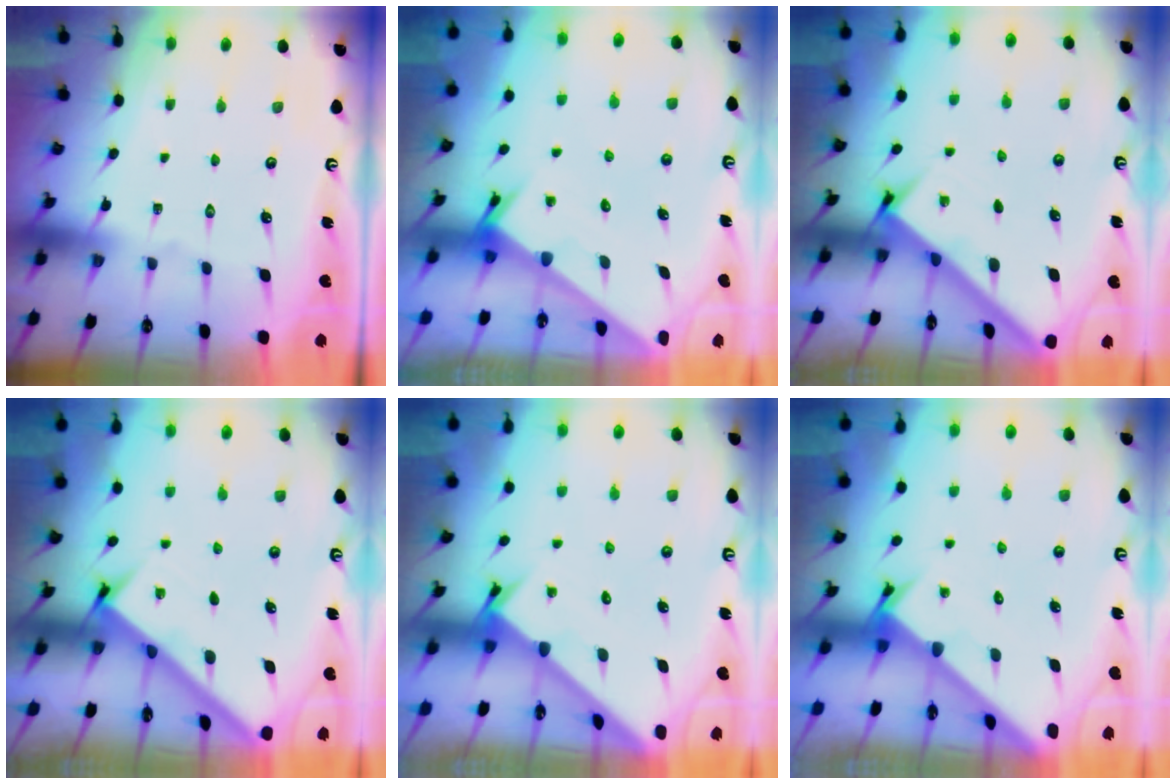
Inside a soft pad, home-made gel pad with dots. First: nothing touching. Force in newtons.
{"total": 2.5, "press": 2.5, "slide": 0.1}
{"total": 2.5, "press": 2.5, "slide": 0.3}
{"total": 2.8, "press": 2.8, "slide": 0.4}
{"total": 1.7, "press": 1.7, "slide": 0.1}
{"total": 2.5, "press": 2.5, "slide": 0.1}